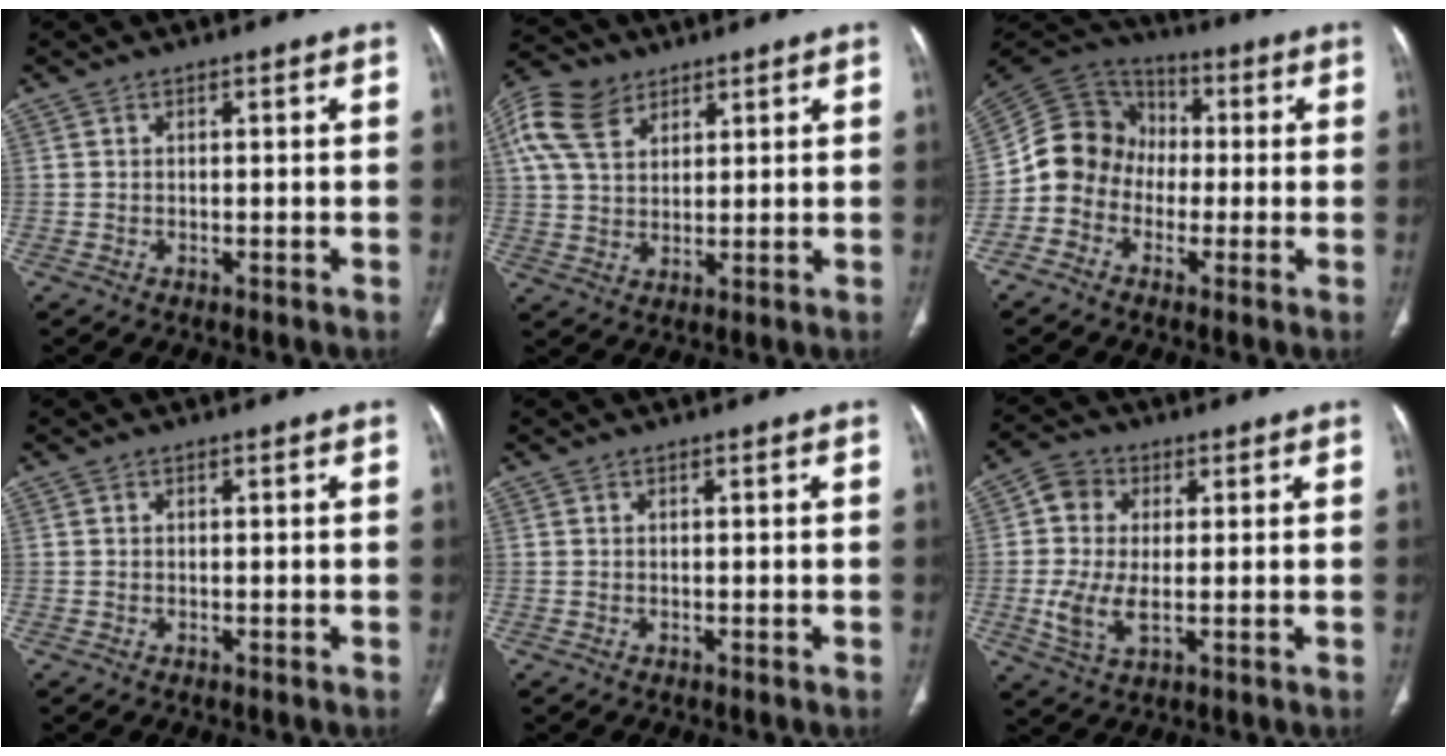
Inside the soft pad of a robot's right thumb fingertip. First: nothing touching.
{"total": 11.7, "force": [5.9, 7.8, 6.4], "torque": [-0.119, 0.000, 0.115]}
{"total": 11.6, "force": [-2.5, 10.5, 4.3], "torque": [-0.060, 0.052, -0.060]}
{"total": 0.0}
{"total": 0.0}
{"total": 9.5, "force": [0.1, 6.2, 7.2], "torque": [-0.138, 0.005, -0.001]}